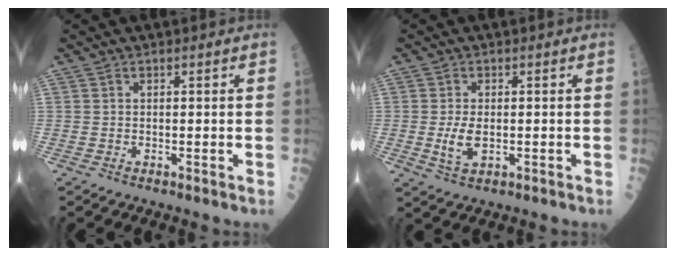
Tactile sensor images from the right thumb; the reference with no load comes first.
{"total": 4.3, "force": [-0.6, 2.2, 3.7], "torque": [-0.071, -0.006, -0.007]}